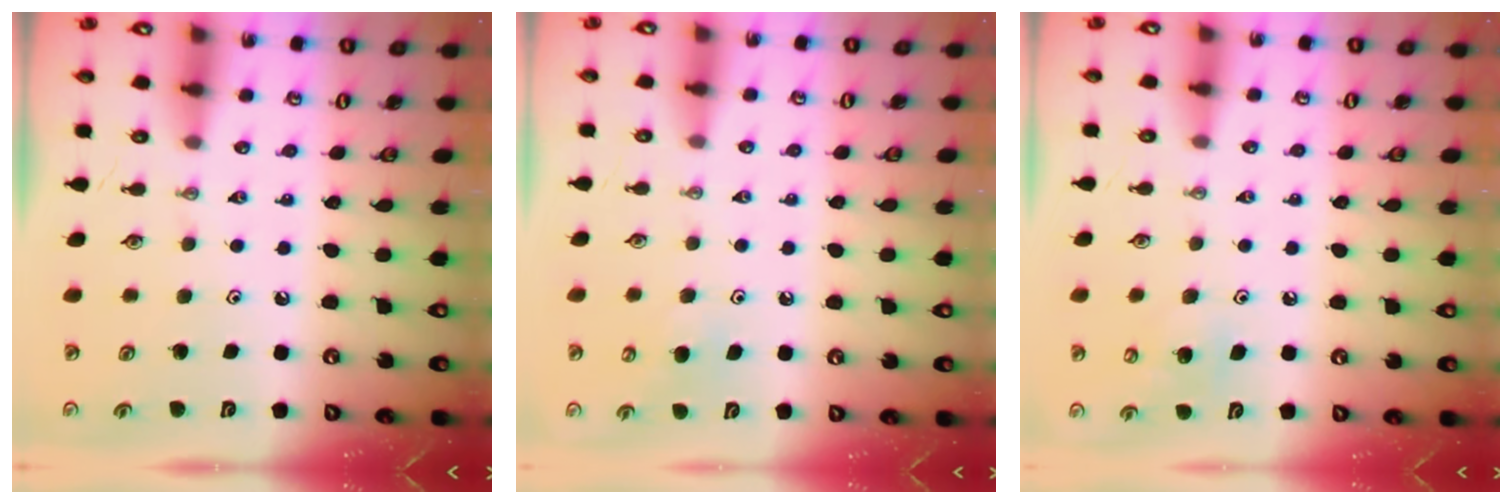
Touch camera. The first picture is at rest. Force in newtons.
{"total": 6.0, "press": 5.9, "slide": 0.5}
{"total": 8.7, "press": 8.7, "slide": 0.9}